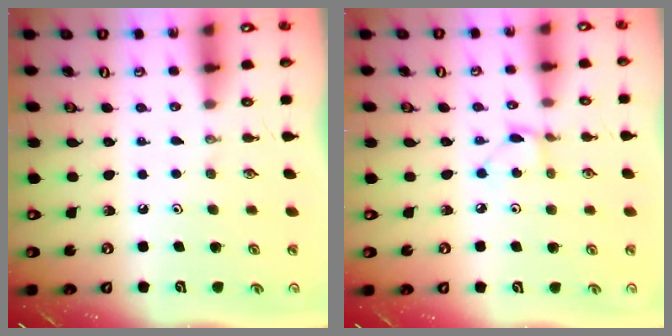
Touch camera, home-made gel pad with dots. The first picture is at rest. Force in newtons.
{"total": 2.8, "press": 2.8, "slide": 0.3}